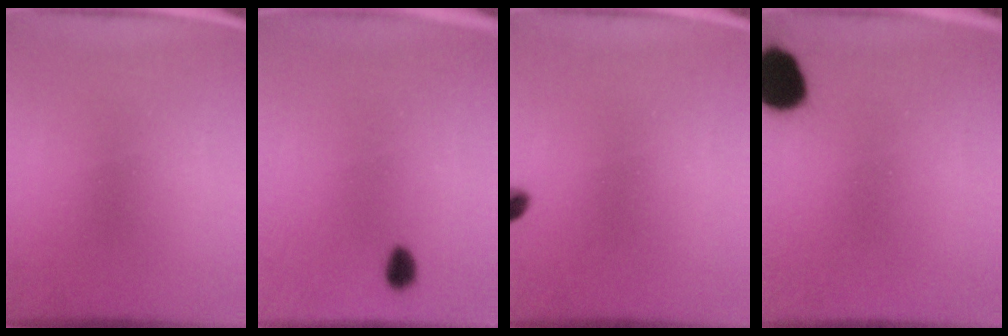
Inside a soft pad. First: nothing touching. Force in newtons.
{"total": 3.0}
{"total": 2.9}
{"total": 10.2}